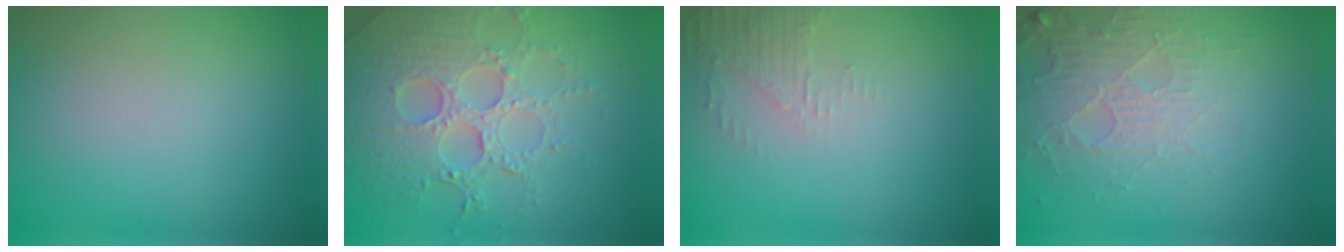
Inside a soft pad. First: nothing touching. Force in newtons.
{"total": 7.3, "press": 5.5, "slide": 4.9}
{"total": 1.9, "press": 1.8, "slide": 0.4}
{"total": 3.9, "press": 3.5, "slide": 1.6}